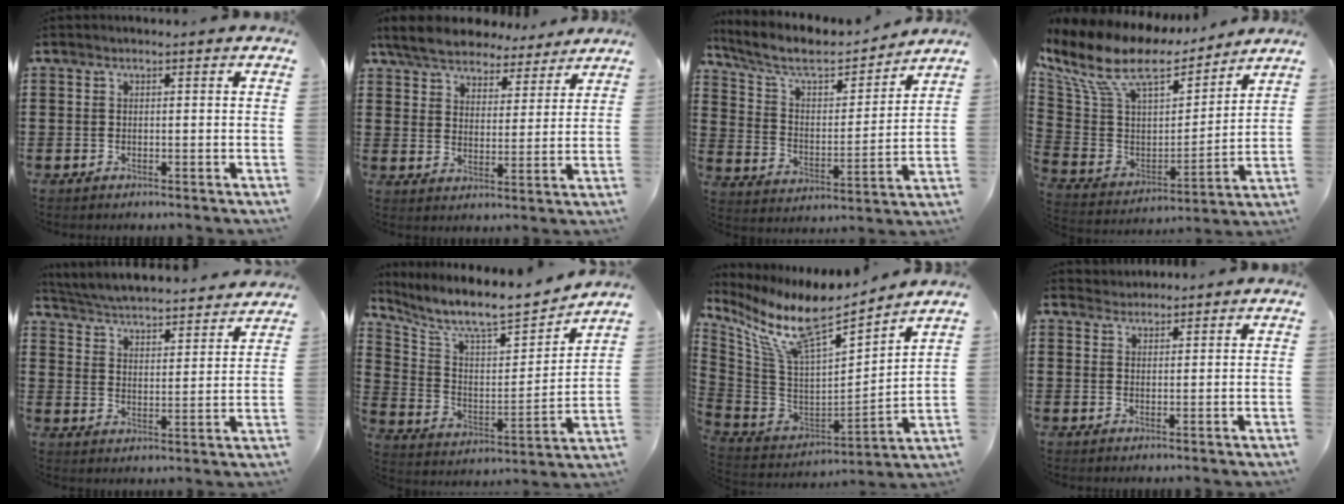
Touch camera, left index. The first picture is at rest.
{"total": 6.6, "force": [6.2, 1.5, 1.4], "torque": [-0.059, -0.031, 0.113]}
{"total": 8.0, "force": [6.8, 2.4, 3.6], "torque": [-0.102, -0.038, 0.114]}
{"total": 12.9, "force": [8.9, 5.3, 7.6], "torque": [-0.186, -0.050, 0.153]}
{"total": 4.4, "force": [4.3, -0.5, 0.5], "torque": [-0.034, -0.040, 0.070]}
{"total": 8.2, "force": [7.5, 1.1, 3.0], "torque": [-0.096, -0.058, 0.125]}
{"total": 11.8, "force": [8.7, 3.0, 7.3], "torque": [-0.182, -0.063, 0.151]}
{"total": 1.9, "force": [1.8, 0.4, -0.4], "torque": [0.002, 0.004, 0.037]}